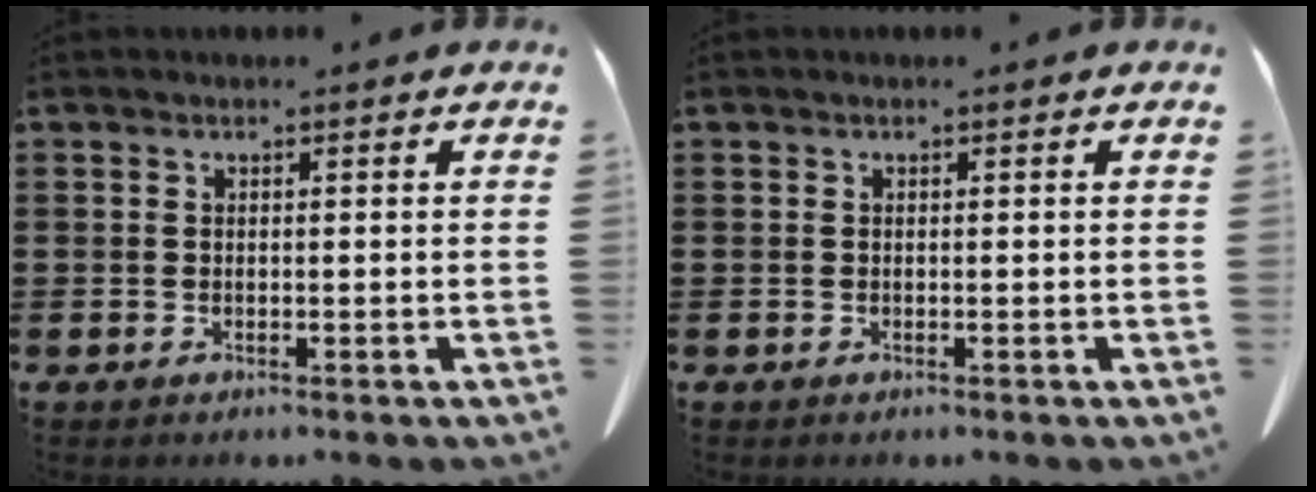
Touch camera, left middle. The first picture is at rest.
{"total": 0.0}